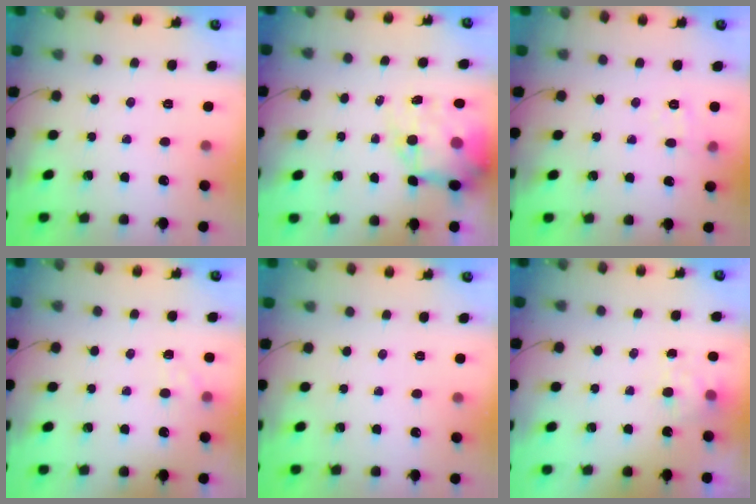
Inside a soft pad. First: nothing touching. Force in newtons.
{"total": 12.2, "press": 11.9, "slide": 2.8}
{"total": 6.5, "press": 6.4, "slide": 1.1}
{"total": 5.2, "press": 4.9, "slide": 1.7}
{"total": 0.0}
{"total": 5.2, "press": 5.0, "slide": 1.4}